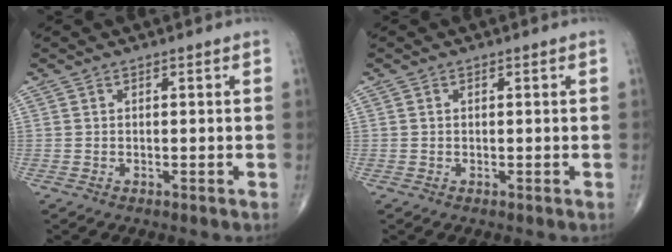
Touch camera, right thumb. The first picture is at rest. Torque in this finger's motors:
{"motor_torque": [-0.23, 0.06, 0.10, 0.10, 0.02]}